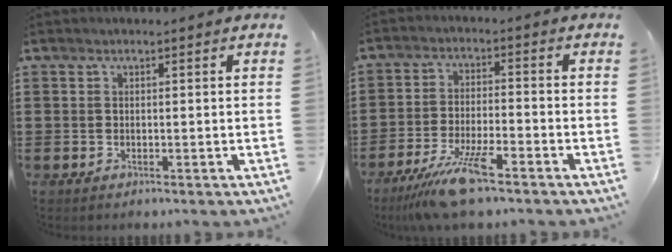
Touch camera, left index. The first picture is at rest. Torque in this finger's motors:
{"motor_torque": [0.50, 0.45, 0.39, 0.11]}